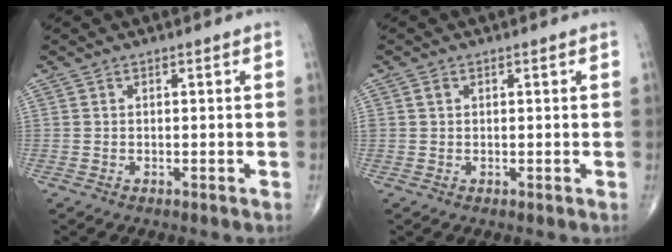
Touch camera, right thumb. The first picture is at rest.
{"total": 0.9, "force": [0.3, 0.8, 0.5], "torque": [-0.007, 0.003, 0.006]}